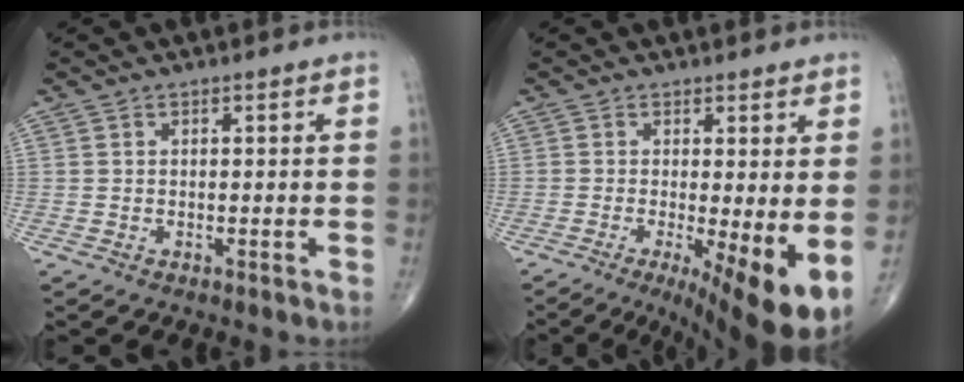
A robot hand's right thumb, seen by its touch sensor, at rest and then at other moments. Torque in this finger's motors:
{"motor_torque": [-0.13, 0.80, 0.25, -0.17, 0.10]}